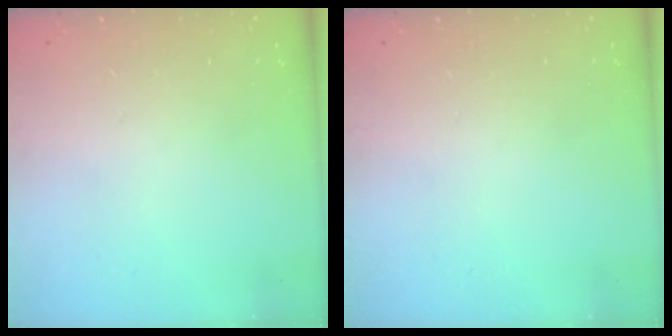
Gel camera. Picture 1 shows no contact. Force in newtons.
{"total": 0.0}